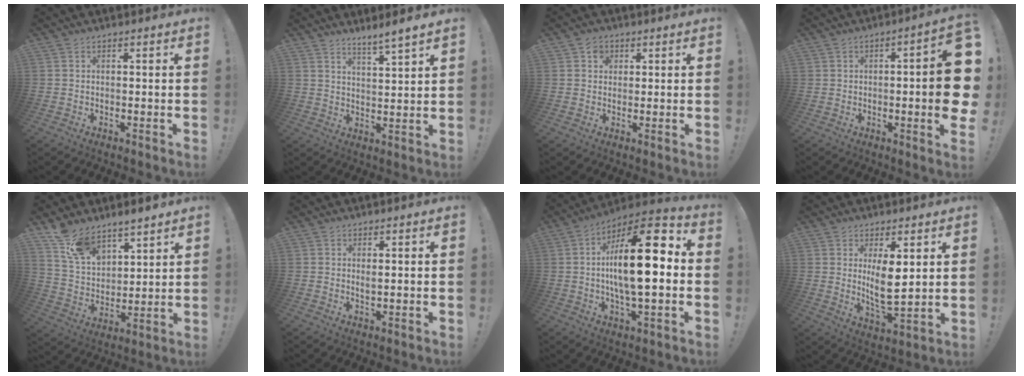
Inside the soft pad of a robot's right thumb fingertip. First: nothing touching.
{"total": 5.2, "force": [4.5, -0.4, 2.5], "torque": [-0.042, -0.034, 0.075]}
{"total": 2.8, "force": [1.1, 2.5, 0.8], "torque": [-0.005, -0.004, 0.017]}
{"total": 10.8, "force": [-0.2, 2.0, 10.6], "torque": [-0.135, -0.006, -0.008]}
{"total": 11.5, "force": [9.8, 5.0, 3.5], "torque": [-0.078, -0.067, 0.188]}
{"total": 1.2, "force": [0.5, 0.5, 0.9], "torque": [-0.018, -0.001, 0.010]}
{"total": 20.4, "force": [1.1, 7.0, 19.2], "torque": [-0.310, -0.001, 0.005]}
{"total": 8.8, "force": [2.4, 3.8, 7.5], "torque": [-0.133, -0.022, 0.047]}